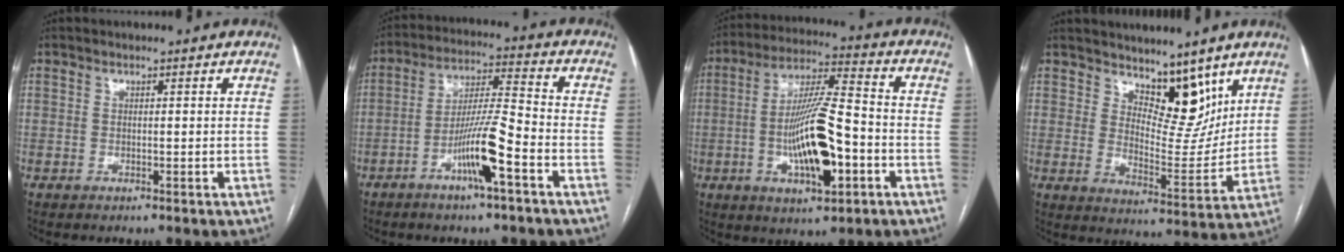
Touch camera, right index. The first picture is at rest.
{"total": 10.0, "force": [-4.7, 0.4, 8.9], "torque": [-0.170, 0.006, -0.086]}
{"total": 14.5, "force": [-3.7, 3.3, 13.6], "torque": [-0.253, 0.003, -0.062]}
{"total": 9.4, "force": [6.9, 4.2, 4.9], "torque": [-0.064, -0.009, 0.122]}